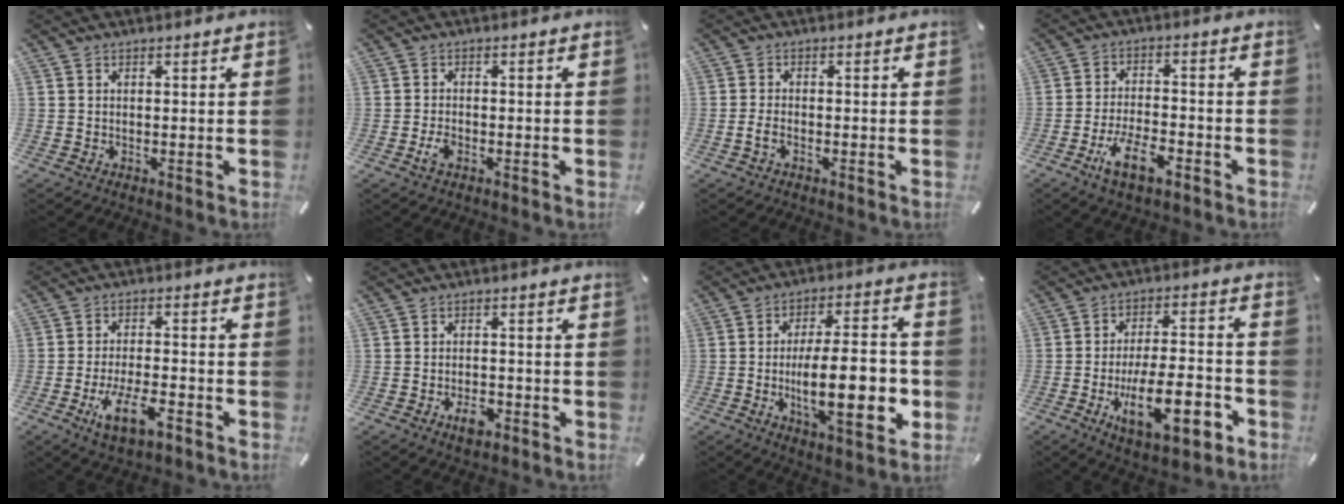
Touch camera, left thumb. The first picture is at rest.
{"total": 2.9, "force": [-1.2, 1.7, 2.0], "torque": [-0.049, 0.000, -0.025]}
{"total": 2.4, "force": [-1.1, 1.2, 1.8], "torque": [-0.037, 0.003, -0.021]}
{"total": 9.6, "force": [-5.1, 4.3, 6.9], "torque": [-0.142, 0.015, -0.093]}
{"total": 9.9, "force": [-4.7, 4.0, 7.8], "torque": [-0.156, 0.013, -0.085]}
{"total": 4.6, "force": [-2.4, 2.5, 3.0], "torque": [-0.060, 0.006, -0.044]}
{"total": 20.2, "force": [-3.7, 7.1, 18.5], "torque": [-0.293, -0.004, -0.056]}
{"total": 17.8, "force": [-6.6, 7.3, 14.9], "torque": [-0.231, 0.015, -0.100]}